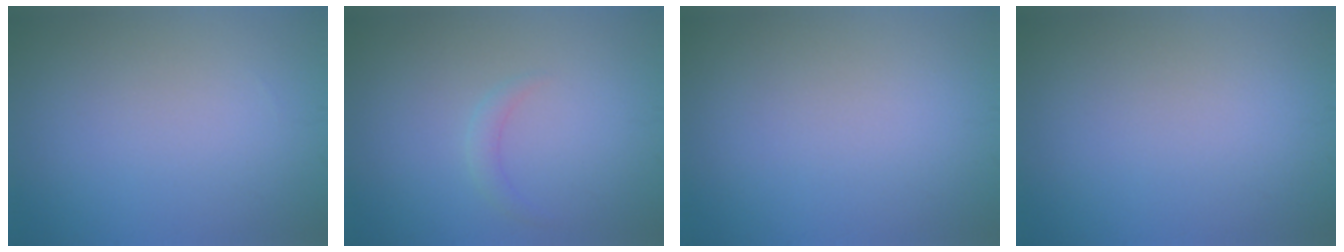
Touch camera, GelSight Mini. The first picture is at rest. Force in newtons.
{"total": 1.1, "press": 1.1, "slide": 0.0}
{"total": 0.0}
{"total": 0.0}